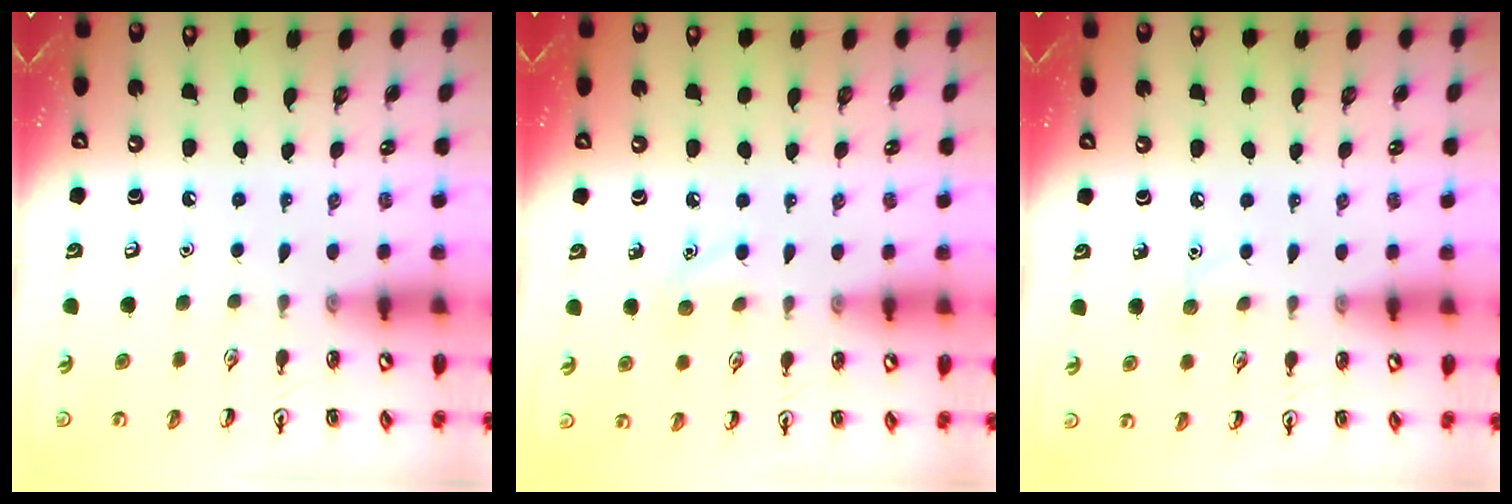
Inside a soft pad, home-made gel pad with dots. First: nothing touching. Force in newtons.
{"total": 5.5, "press": 5.2, "slide": 1.8}
{"total": 4.7, "press": 4.4, "slide": 1.5}